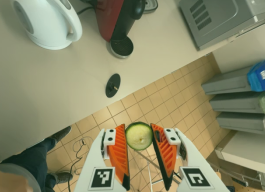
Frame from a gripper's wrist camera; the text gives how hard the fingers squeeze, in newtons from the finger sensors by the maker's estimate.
{"total": 8.4, "left": 8.2, "right": 8.6}